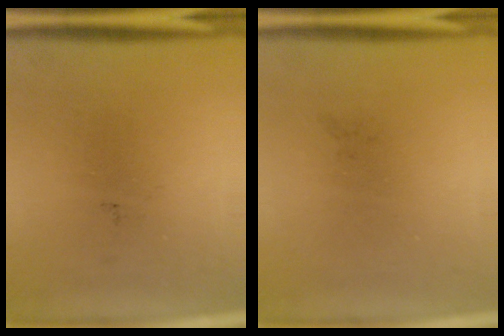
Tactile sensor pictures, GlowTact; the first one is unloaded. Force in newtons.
{"total": 0.0}